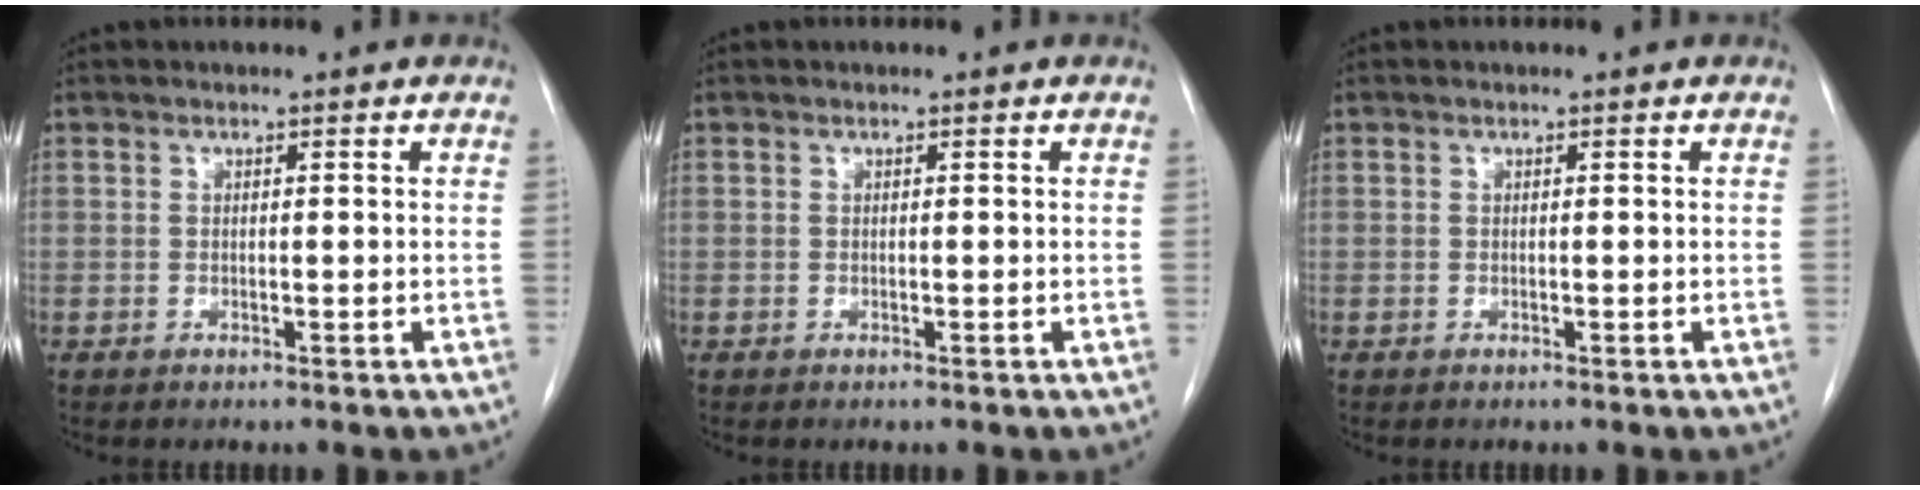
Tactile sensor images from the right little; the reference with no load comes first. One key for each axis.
{"total": 0.0}
{"total": 0.0}